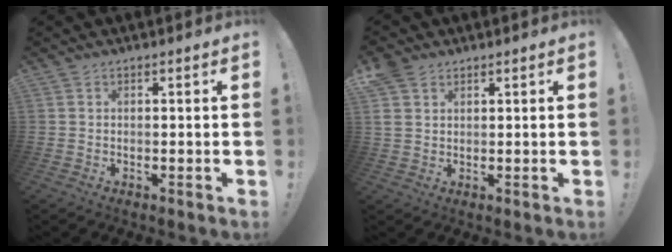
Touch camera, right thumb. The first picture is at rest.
{"total": 4.8, "force": [2.8, 3.3, 2.1], "torque": [-0.037, -0.004, 0.057]}